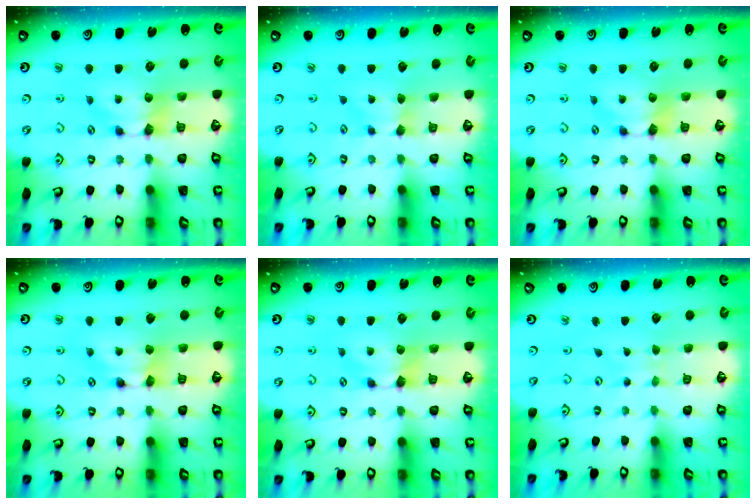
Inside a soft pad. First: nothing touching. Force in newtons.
{"total": 2.0, "press": 1.9, "slide": 0.7}
{"total": 0.0}
{"total": 1.8, "press": 1.8, "slide": 0.2}
{"total": 0.0}
{"total": 4.9, "press": 4.9, "slide": 0.1}